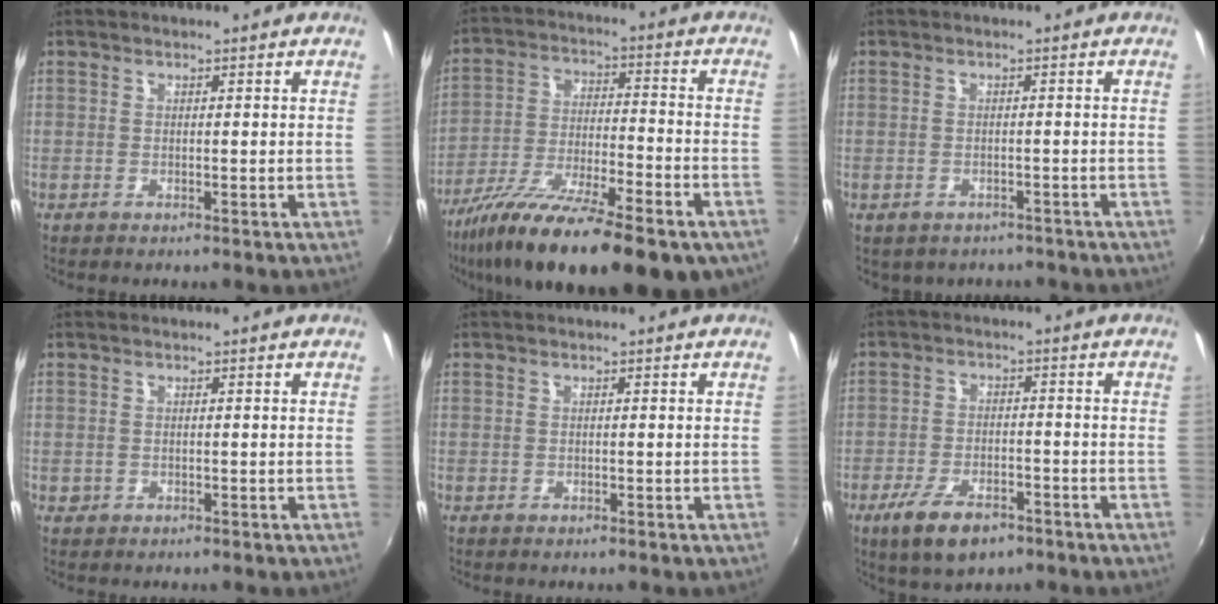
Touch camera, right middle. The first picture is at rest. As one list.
[{"total": 24.3, "force": [-16.8, 6.4, 16.4], "torque": [-0.286, -0.060, -0.264]}, {"total": 4.4, "force": [-3.2, 2.5, 1.5], "torque": [-0.037, -0.014, -0.036]}, {"total": 0.7, "force": [-0.2, 0.7, 0.1], "torque": [-0.001, -0.003, -0.003]}, {"total": 0.0}, {"total": 9.3, "force": [-6.0, 3.9, 6.0], "torque": [-0.138, -0.017, -0.101]}]